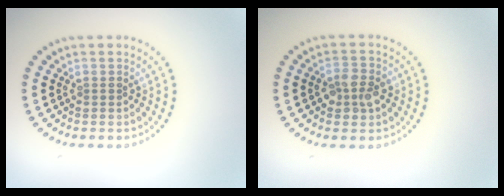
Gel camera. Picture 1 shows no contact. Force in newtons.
{"total": 2.6, "press": 2.5, "slide": 0.7}